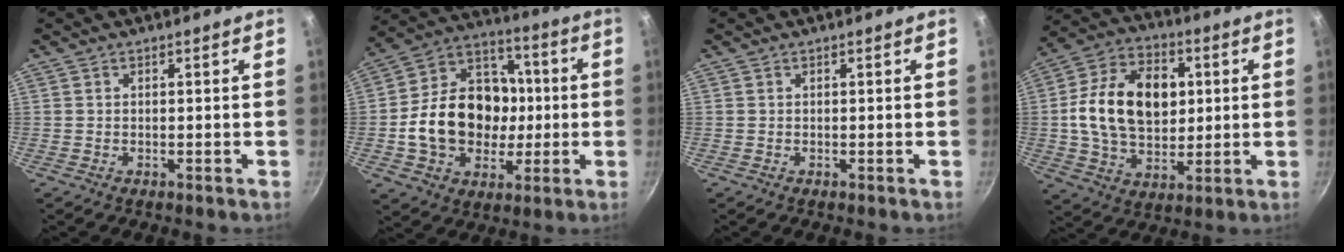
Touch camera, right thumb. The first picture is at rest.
{"total": 20.5, "force": [-1.6, 16.2, 12.4], "torque": [-0.173, 0.040, -0.028]}
{"total": 0.0}
{"total": 19.0, "force": [2.4, 13.1, 13.6], "torque": [-0.207, 0.011, 0.035]}